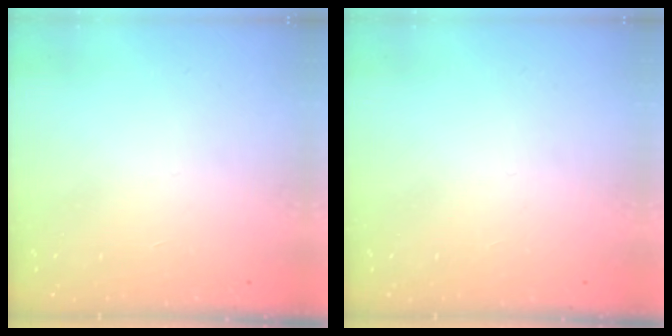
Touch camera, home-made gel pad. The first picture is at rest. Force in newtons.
{"total": 0.0}